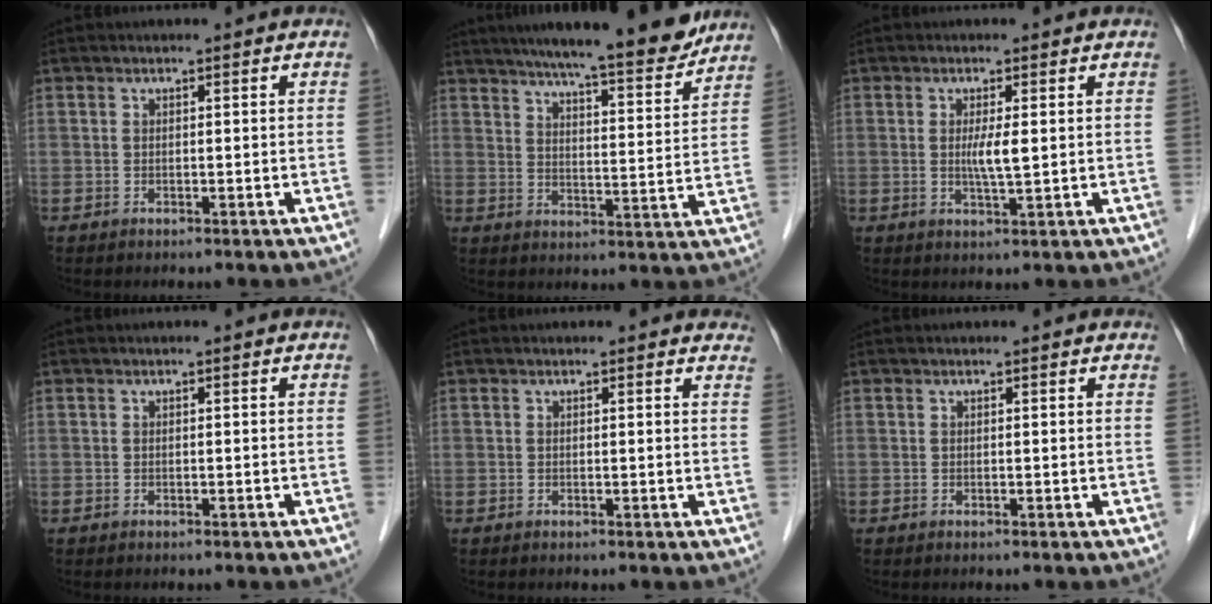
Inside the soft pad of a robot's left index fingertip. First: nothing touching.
{"total": 17.6, "force": [15.4, 1.5, 8.3], "torque": [-0.120, -0.005, 0.210]}
{"total": 3.0, "force": [0.3, 0.0, 3.0], "torque": [-0.060, -0.005, 0.006]}
{"total": 0.0}
{"total": 5.1, "force": [4.7, 1.5, 1.5], "torque": [-0.002, 0.003, 0.034]}
{"total": 1.6, "force": [1.4, 0.4, 0.6], "torque": [-0.014, 0.011, 0.012]}